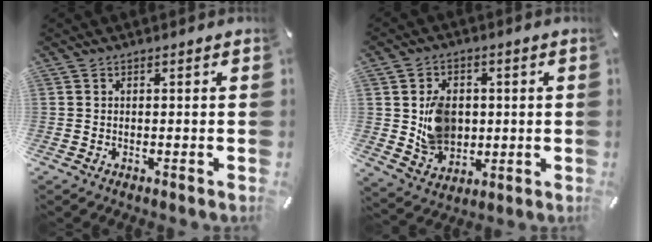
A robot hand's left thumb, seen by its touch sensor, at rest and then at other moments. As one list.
[{"total": 10.3, "force": [0.7, 8.7, 5.5], "torque": [-0.094, 0.011, 0.018]}]